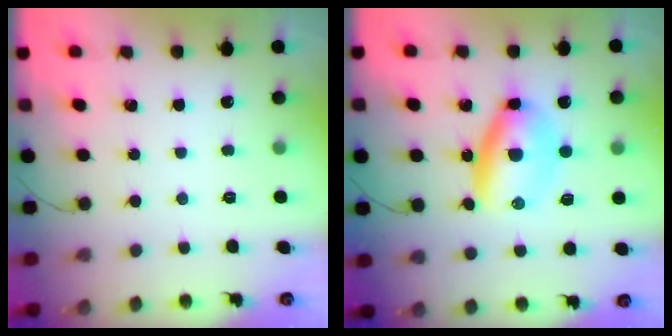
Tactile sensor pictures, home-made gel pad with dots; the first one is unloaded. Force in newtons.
{"total": 7.5, "press": 7.2, "slide": 2.1}